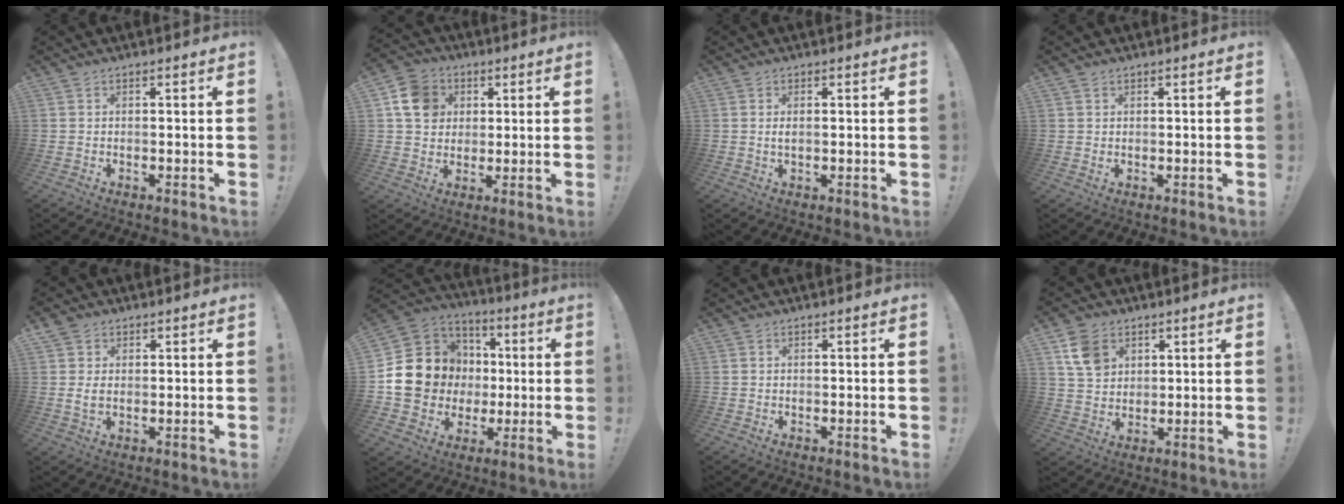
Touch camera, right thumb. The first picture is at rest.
{"total": 11.5, "force": [3.6, 9.9, 4.6], "torque": [-0.054, -0.007, 0.074]}
{"total": 1.4, "force": [0.2, 0.4, 1.3], "torque": [-0.017, -0.002, 0.001]}
{"total": 0.9, "force": [0.7, 0.6, 0.2], "torque": [0.000, -0.002, 0.013]}
{"total": 3.8, "force": [1.2, 2.6, 2.5], "torque": [-0.031, -0.001, 0.022]}
{"total": 18.5, "force": [0.8, 16.9, 7.4], "torque": [-0.124, 0.011, 0.058]}
{"total": 0.0}
{"total": 9.8, "force": [4.8, 7.3, 4.4], "torque": [-0.062, -0.015, 0.096]}